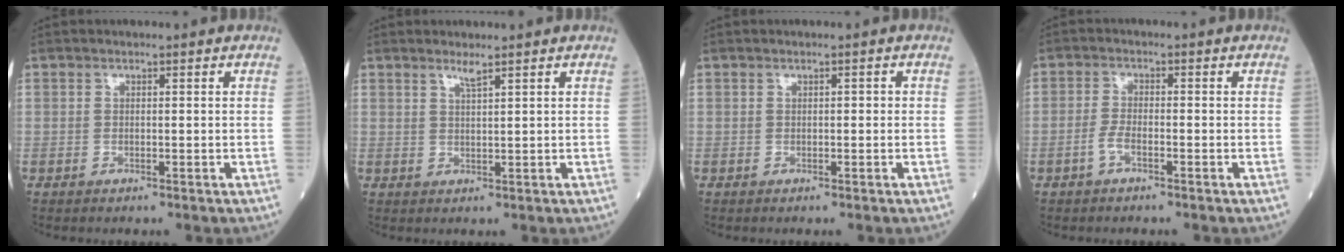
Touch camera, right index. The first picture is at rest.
{"total": 1.6, "force": [1.2, -0.3, 0.9], "torque": [-0.020, -0.005, 0.024]}
{"total": 0.6, "force": [-0.1, 0.3, 0.5], "torque": [-0.004, 0.004, -0.001]}
{"total": 2.4, "force": [-1.3, 0.7, 1.9], "torque": [-0.038, 0.003, -0.028]}